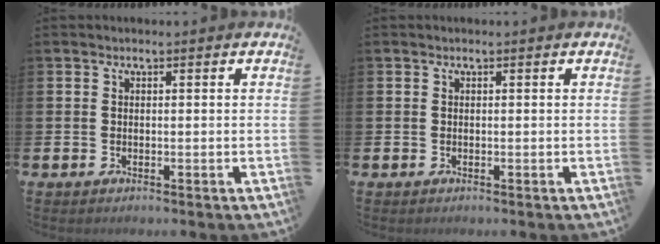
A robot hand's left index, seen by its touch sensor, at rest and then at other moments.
{"total": 0.0}